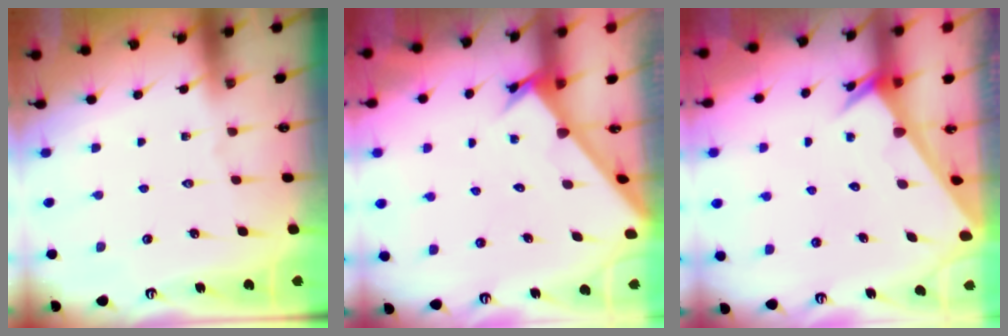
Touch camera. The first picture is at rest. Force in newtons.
{"total": 2.2, "press": 2.2, "slide": 0.1}
{"total": 2.5, "press": 2.5, "slide": 0.1}